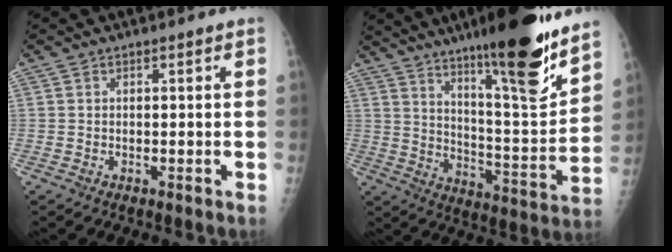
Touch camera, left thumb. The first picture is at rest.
{"total": 21.3, "force": [14.8, 3.0, 15.0], "torque": [-0.202, -0.087, 0.240]}